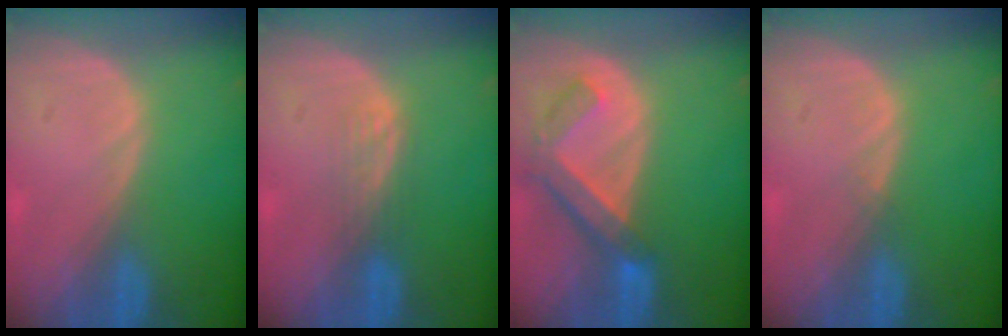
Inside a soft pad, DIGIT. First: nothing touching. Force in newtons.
{"total": 2.4, "press": 2.3, "slide": 0.4}
{"total": 7.1, "press": 6.2, "slide": 3.5}
{"total": 0.5, "press": 0.5, "slide": 0.1}